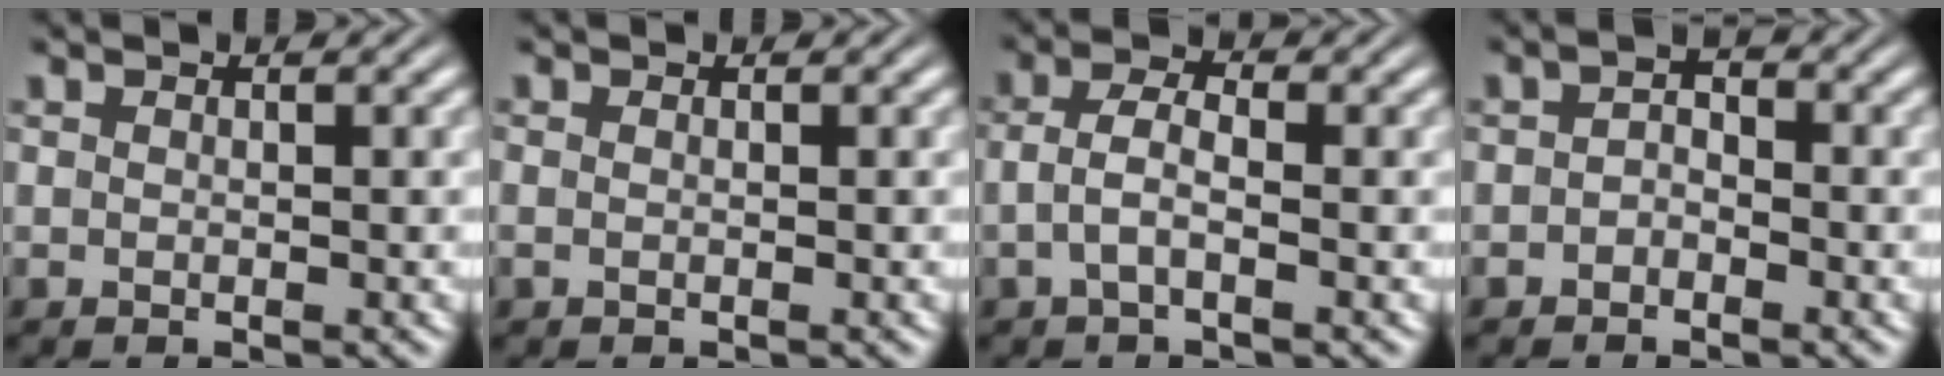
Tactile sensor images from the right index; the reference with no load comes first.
{"total": 0.8, "force": [-0.3, 0.6, 0.4], "torque": [-0.017, -0.007, -0.003]}
{"total": 3.3, "force": [-0.7, 1.7, 2.8], "torque": [-0.055, -0.008, -0.013]}
{"total": 1.3, "force": [-0.8, 0.8, 0.7], "torque": [-0.001, -0.006, -0.015]}